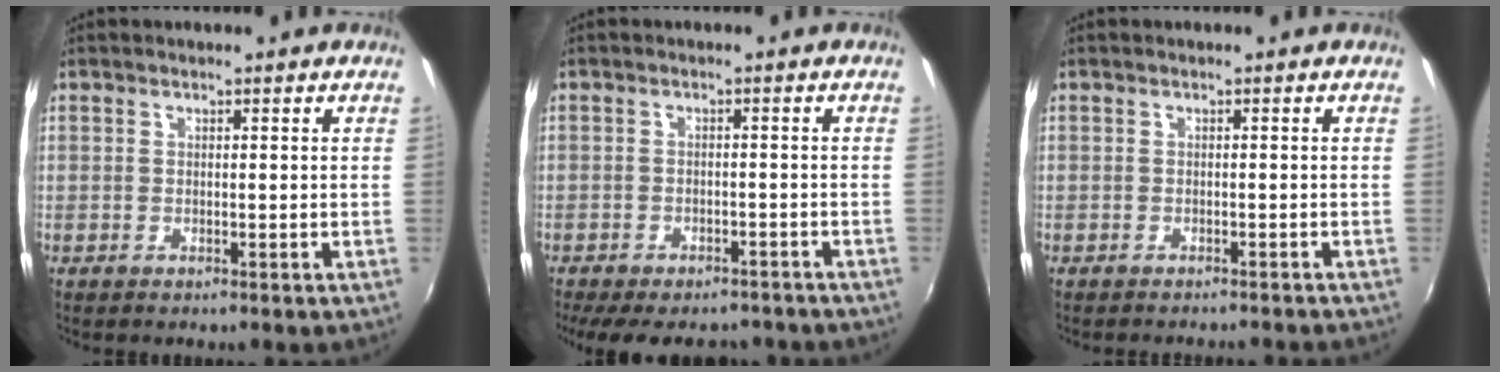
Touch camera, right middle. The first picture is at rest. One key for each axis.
{"total": 12.7, "fx": -10.4, "fy": 4.6, "fz": 5.6, "tx": -0.123, "ty": -0.021, "tz": -0.143}
{"total": 4.1, "fx": -3.9, "fy": 0.6, "fz": 1.4, "tx": -0.031, "ty": -0.010, "tz": -0.052}